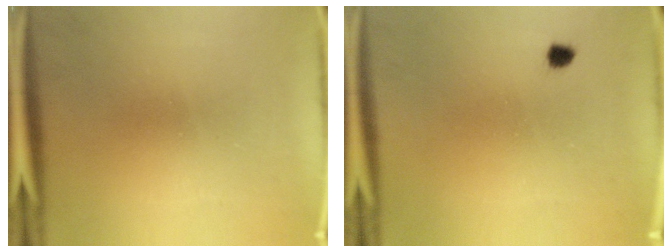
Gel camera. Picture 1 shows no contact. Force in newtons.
{"total": 1.2}